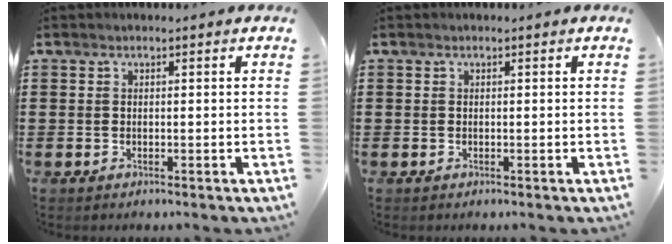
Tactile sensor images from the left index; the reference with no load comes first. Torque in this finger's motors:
{"motor_torque": [0.00, 0.00, 0.00, -0.01]}